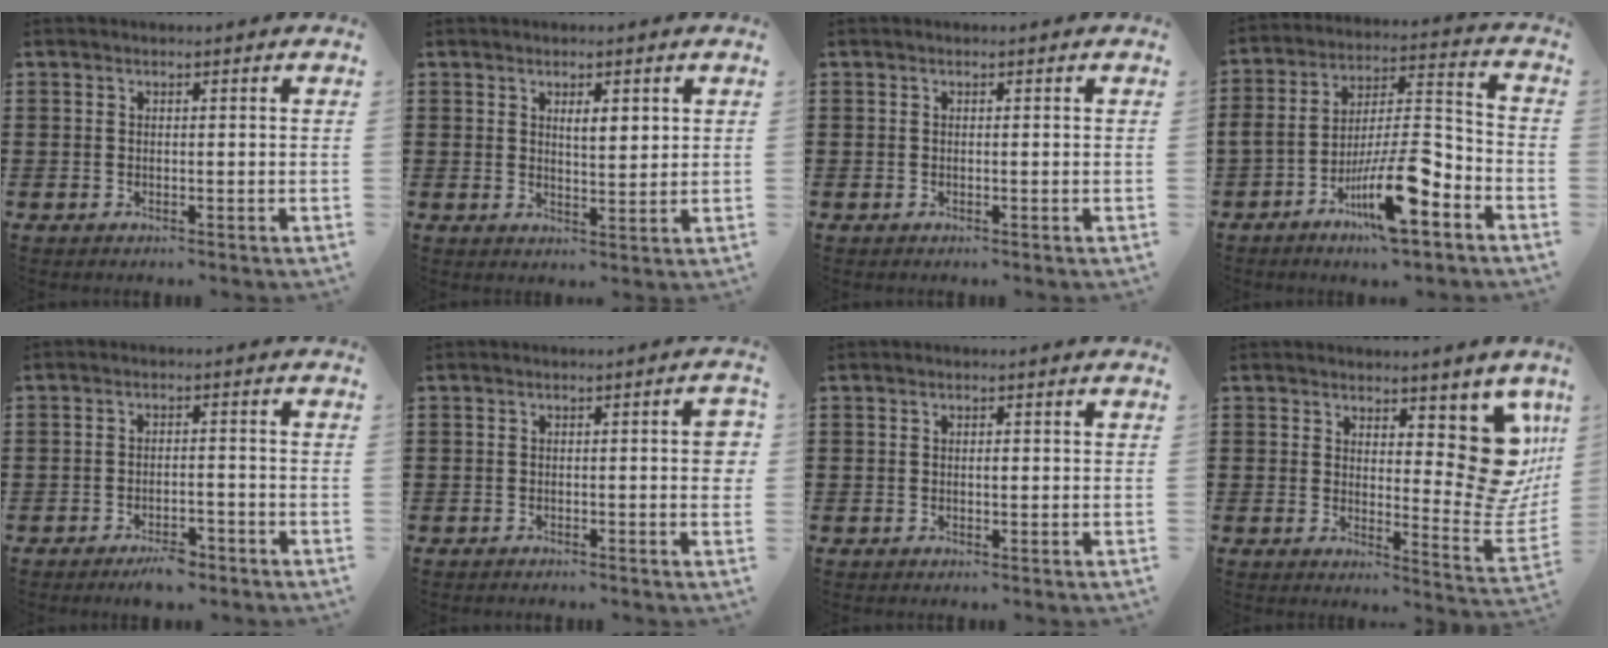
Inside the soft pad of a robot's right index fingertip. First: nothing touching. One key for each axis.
{"total": 2.7, "fx": 1.3, "fy": 0.9, "fz": 2.2, "tx": -0.036, "ty": 0.003, "tz": 0.019}
{"total": 0.0}
{"total": 14.4, "fx": -7.8, "fy": 3.7, "fz": 11.5, "tx": -0.217, "ty": 0.014, "tz": -0.142}
{"total": 3.0, "fx": -2.5, "fy": 0.7, "fz": 1.5, "tx": -0.026, "ty": 0.007, "tz": -0.048}
{"total": 3.6, "fx": -0.6, "fy": 0.6, "fz": 3.5, "tx": -0.046, "ty": -0.002, "tz": -0.012}
{"total": 0.7, "fx": 0.0, "fy": 0.3, "fz": 0.6, "tx": -0.014, "ty": -0.001, "tz": 0.000}
{"total": 9.9, "fx": 4.7, "fy": 4.5, "fz": 7.4, "tx": -0.082, "ty": -0.043, "tz": 0.084}